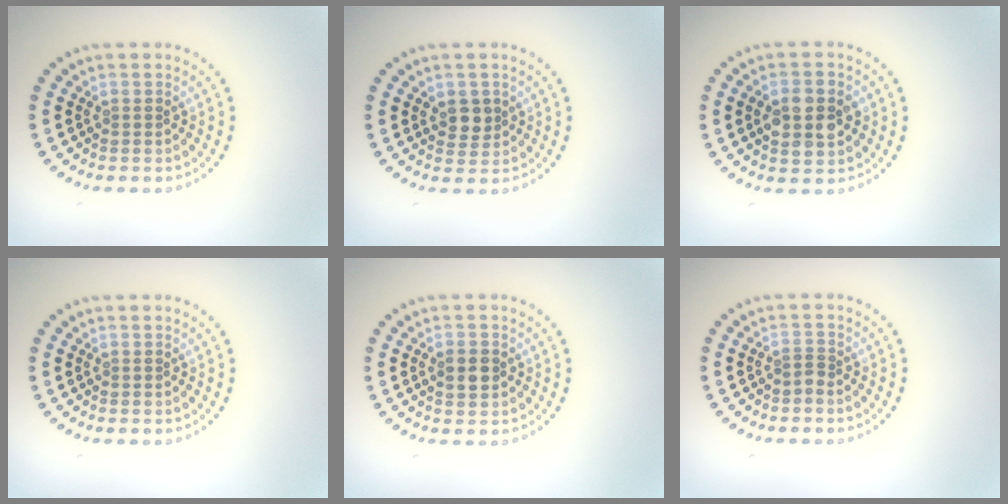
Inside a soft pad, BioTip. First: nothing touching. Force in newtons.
{"total": 1.9, "press": 1.8, "slide": 0.7}
{"total": 4.5, "press": 4.5, "slide": 0.1}
{"total": 0.0}
{"total": 2.7, "press": 2.7, "slide": 0.0}
{"total": 0.6, "press": 0.3, "slide": 0.6}